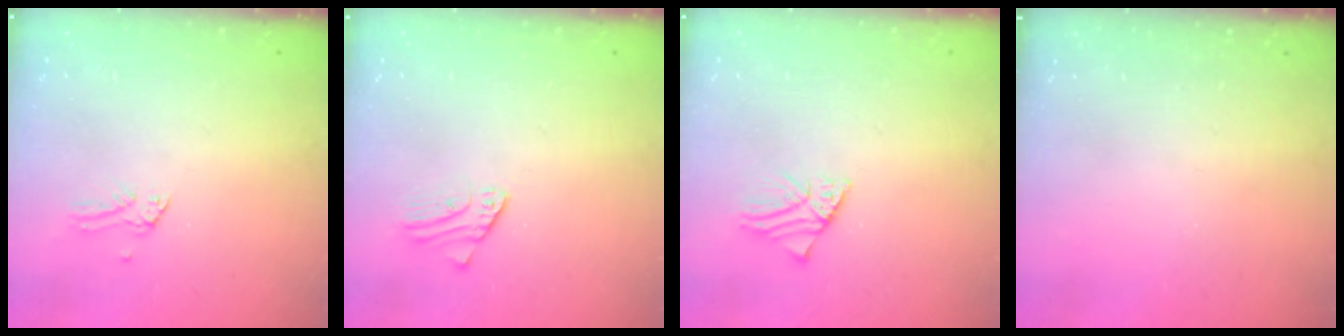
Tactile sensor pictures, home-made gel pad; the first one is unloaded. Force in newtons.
{"total": 2.4, "press": 2.4, "slide": 0.2}
{"total": 1.7, "press": 1.7, "slide": 0.1}
{"total": 0.0}